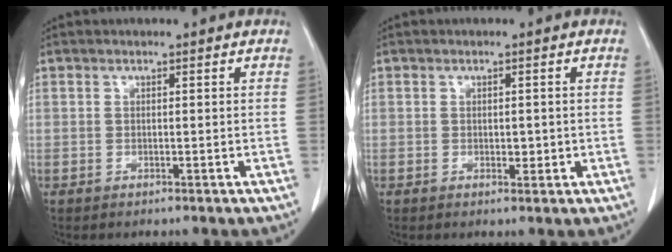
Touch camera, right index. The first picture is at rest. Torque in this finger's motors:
{"motor_torque": [0.00, 0.10, 0.01, 0.01]}